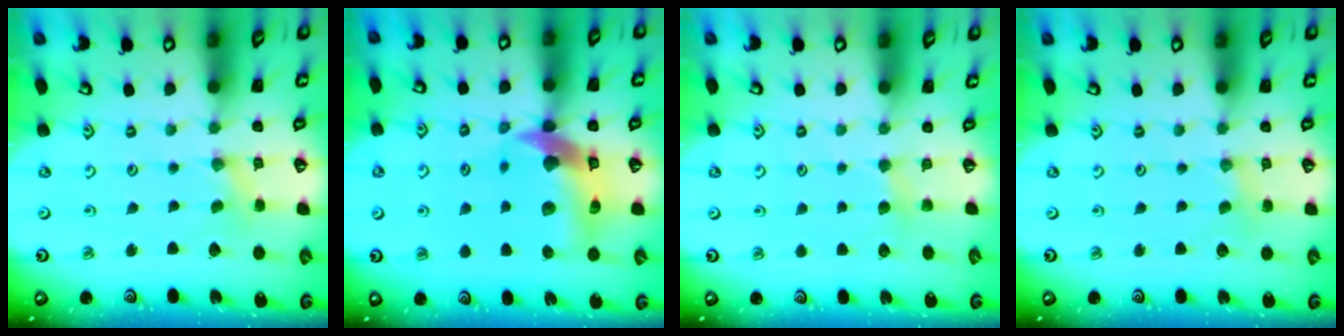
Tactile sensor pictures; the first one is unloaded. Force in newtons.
{"total": 13.7, "press": 13.6, "slide": 2.1}
{"total": 2.9, "press": 2.9, "slide": 0.4}
{"total": 1.1, "press": 1.0, "slide": 0.3}